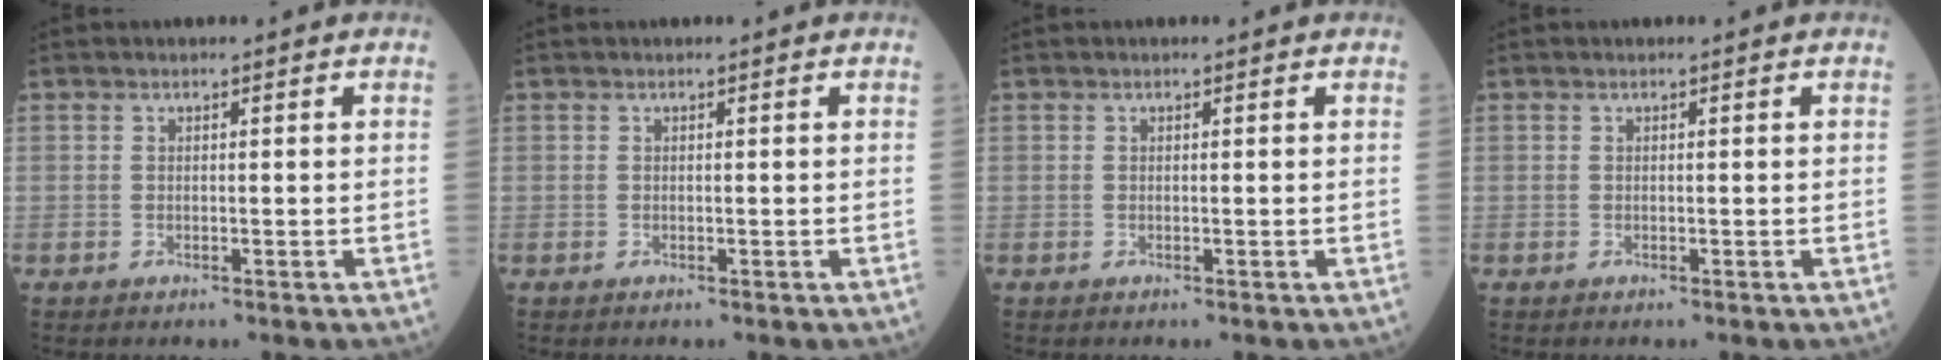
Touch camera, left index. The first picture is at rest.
{"total": 0.0}
{"total": 0.0}
{"total": 0.0}